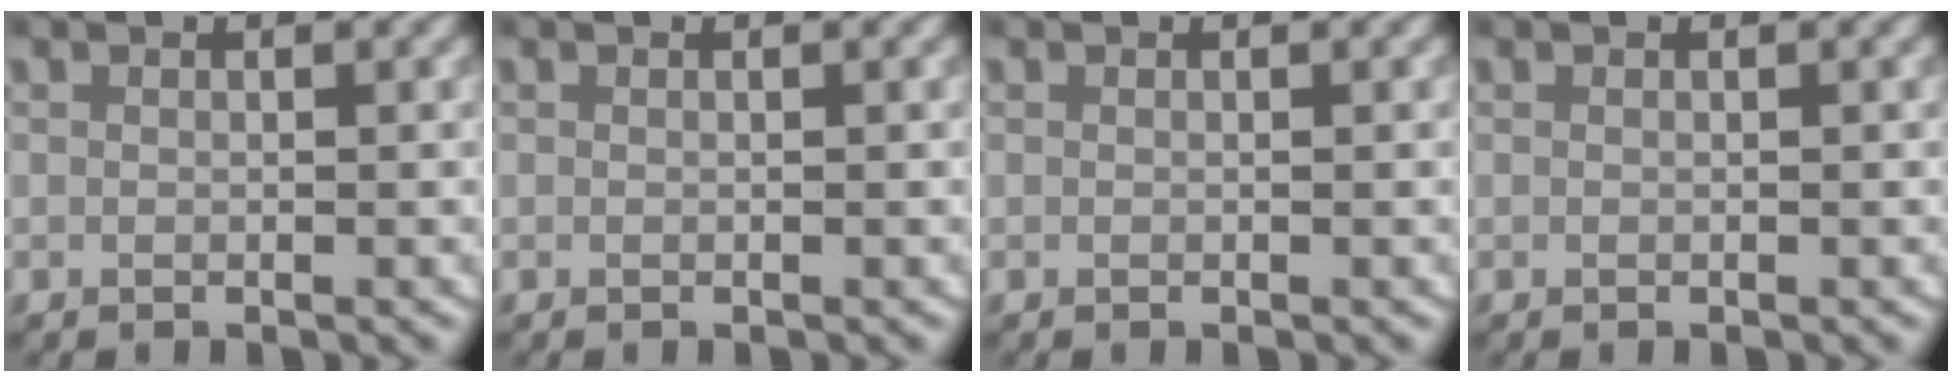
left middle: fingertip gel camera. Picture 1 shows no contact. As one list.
[{"total": 0.0}, {"total": 0.0}, {"total": 0.0}]